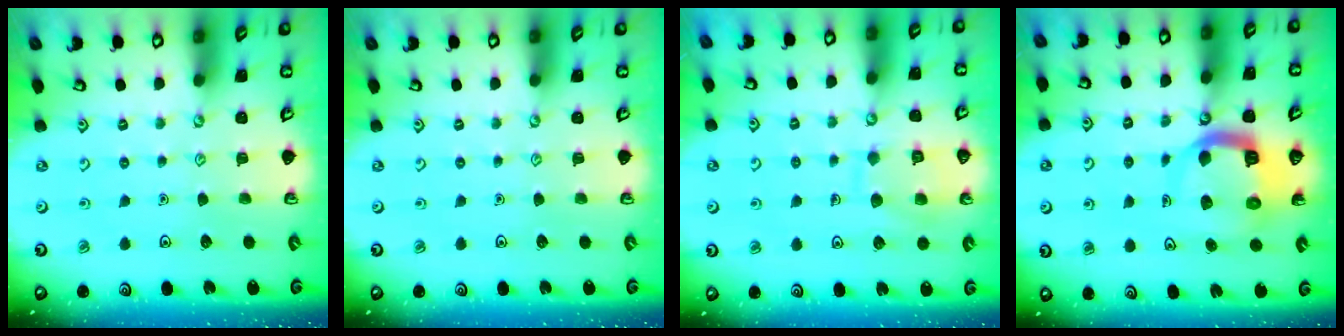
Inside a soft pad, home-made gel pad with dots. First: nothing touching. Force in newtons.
{"total": 0.0}
{"total": 9.9, "press": 9.8, "slide": 0.9}
{"total": 9.2, "press": 9.2, "slide": 1.0}